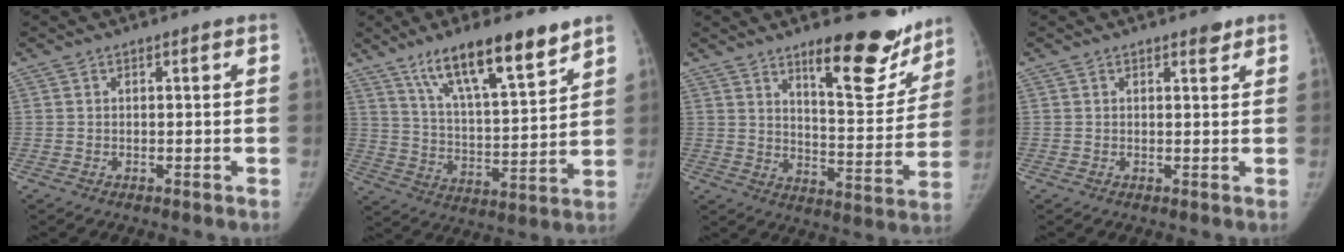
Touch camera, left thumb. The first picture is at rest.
{"total": 16.4, "force": [11.2, 4.0, 11.3], "torque": [-0.171, -0.055, 0.200]}
{"total": 17.1, "force": [12.0, 5.6, 10.9], "torque": [-0.091, -0.095, 0.174]}
{"total": 1.4, "force": [1.1, 0.6, 0.7], "torque": [-0.002, -0.007, 0.013]}